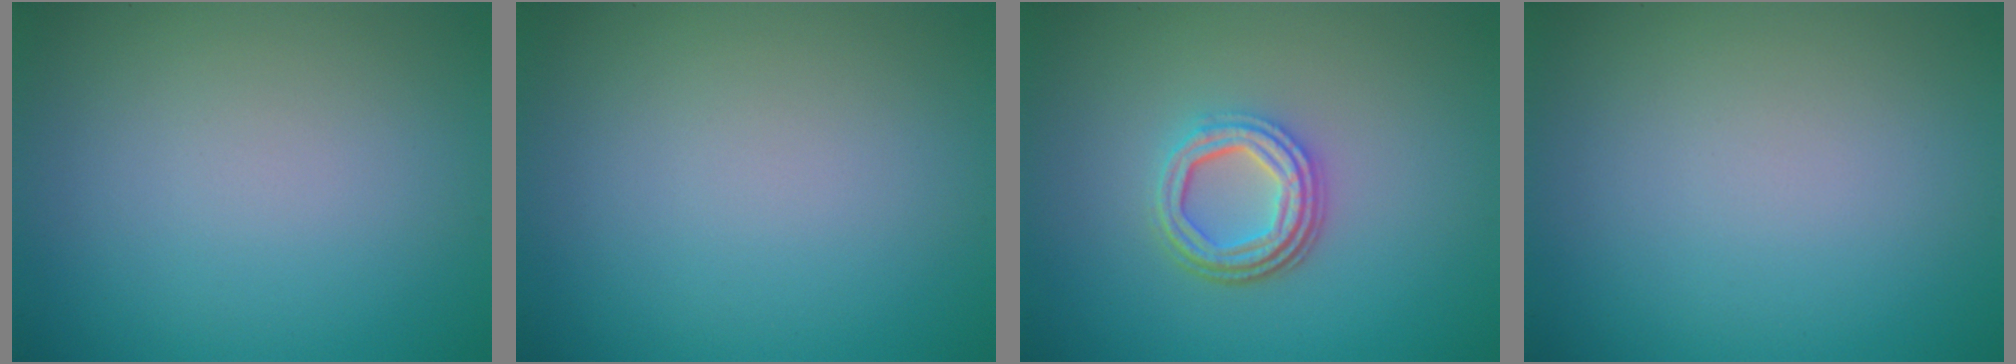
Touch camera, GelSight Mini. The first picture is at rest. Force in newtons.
{"total": 0.0}
{"total": 4.2, "press": 3.2, "slide": 2.7}
{"total": 0.0}